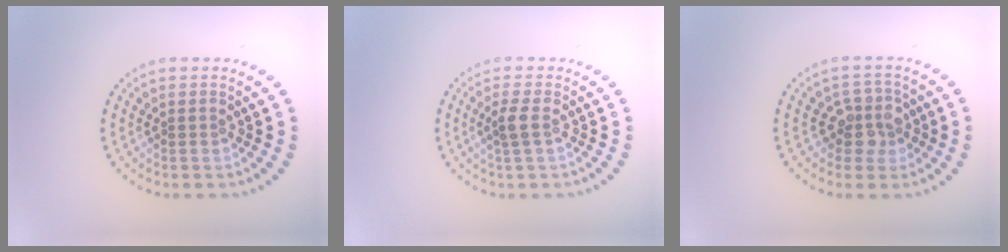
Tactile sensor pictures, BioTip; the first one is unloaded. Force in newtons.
{"total": 1.5, "press": 1.4, "slide": 0.7}
{"total": 3.0, "press": 2.7, "slide": 1.2}